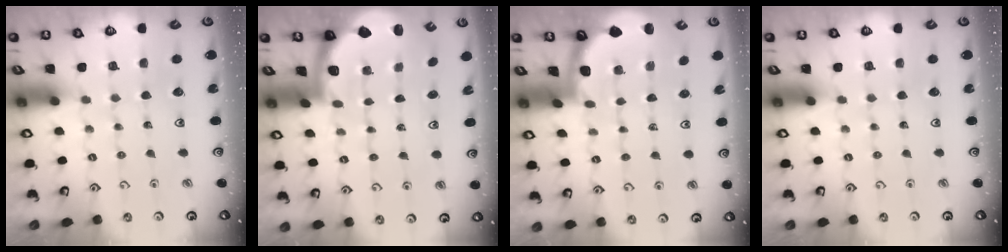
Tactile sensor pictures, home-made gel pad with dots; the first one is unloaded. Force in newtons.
{"total": 2.0, "press": 2.0, "slide": 0.5}
{"total": 1.7, "press": 1.6, "slide": 0.1}
{"total": 0.0}